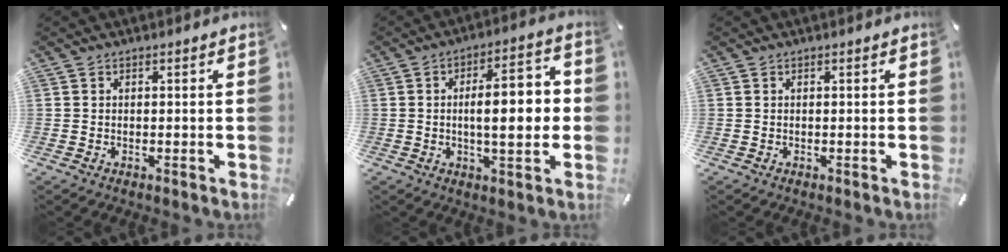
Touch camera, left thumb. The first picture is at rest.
{"total": 12.5, "force": [-0.4, 4.5, 11.6], "torque": [-0.159, 0.000, -0.014]}
{"total": 0.0}